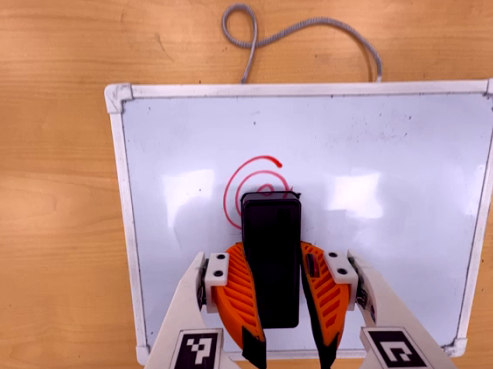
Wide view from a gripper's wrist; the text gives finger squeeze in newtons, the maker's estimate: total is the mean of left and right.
{"total": 14.4, "left": 14.2, "right": 14.7}